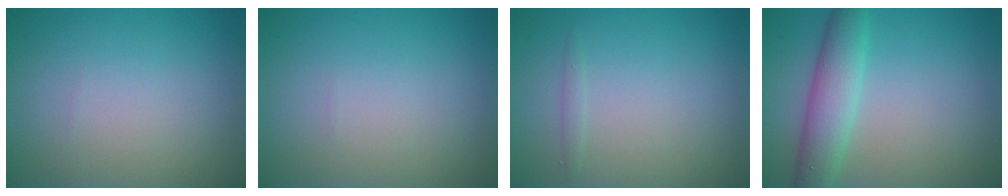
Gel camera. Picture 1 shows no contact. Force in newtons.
{"total": 0.0}
{"total": 0.5, "press": 0.5, "slide": 0.0}
{"total": 4.7, "press": 4.7, "slide": 0.3}